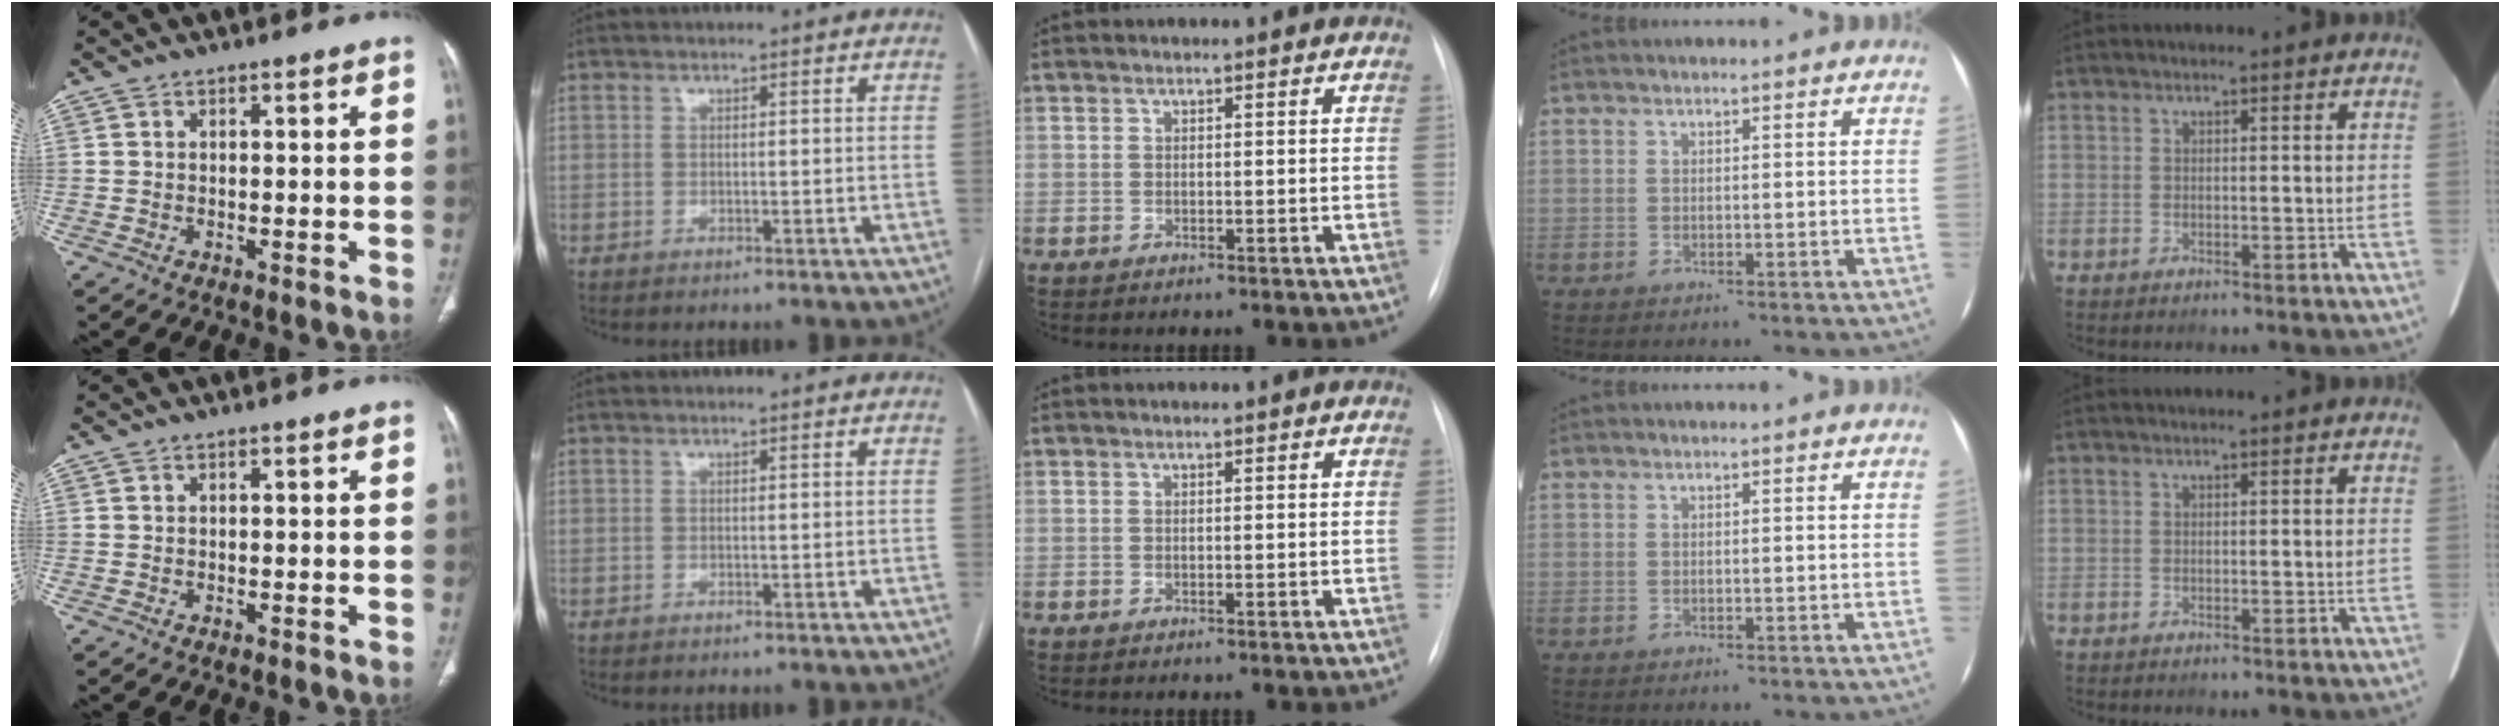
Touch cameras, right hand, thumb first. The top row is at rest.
{}